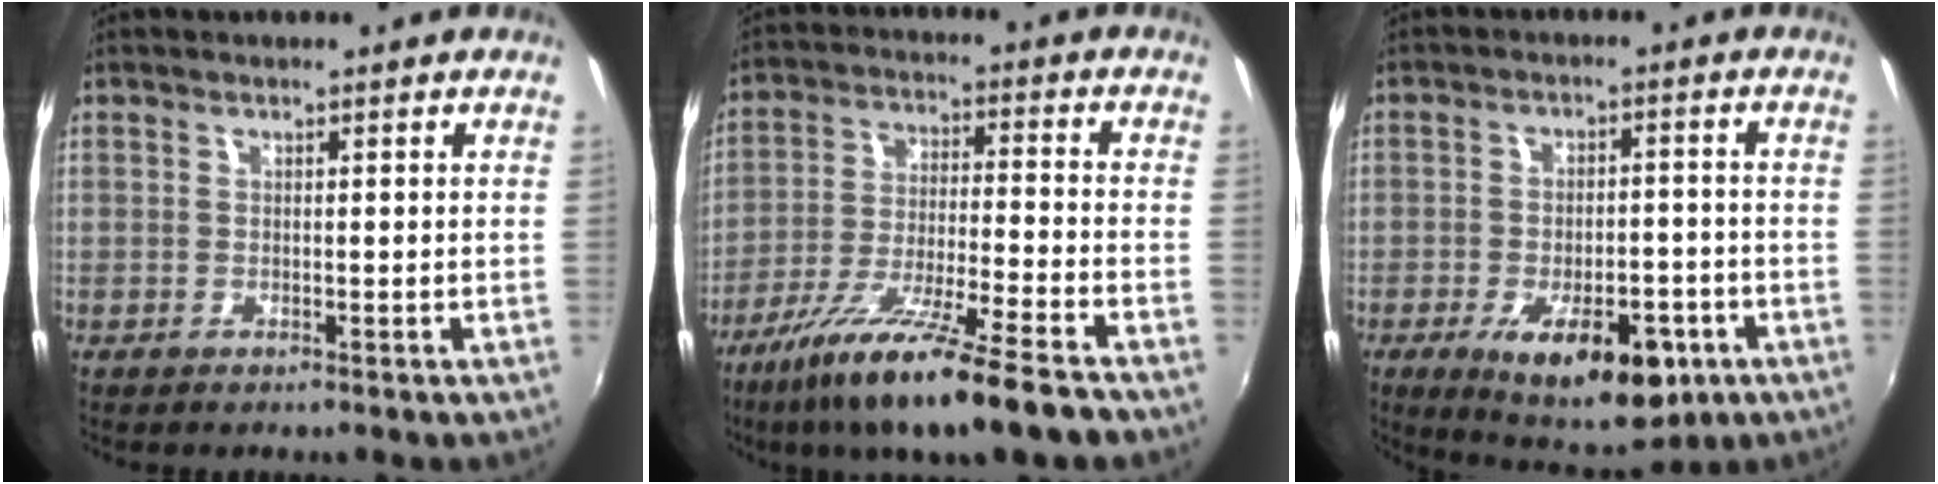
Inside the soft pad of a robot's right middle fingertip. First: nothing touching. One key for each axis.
{"total": 17.5, "fx": -12.8, "fy": 1.3, "fz": 11.9, "tx": -0.228, "ty": -0.047, "tz": -0.219}
{"total": 15.2, "fx": -7.4, "fy": 7.2, "fz": 11.1, "tx": -0.187, "ty": -0.014, "tz": -0.092}